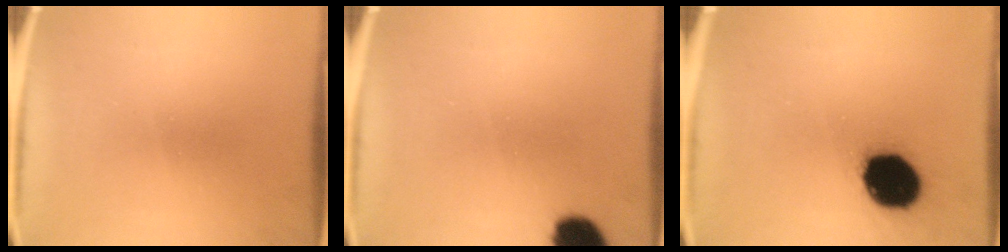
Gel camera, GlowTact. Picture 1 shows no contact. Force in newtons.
{"total": 8.7}
{"total": 16.6}